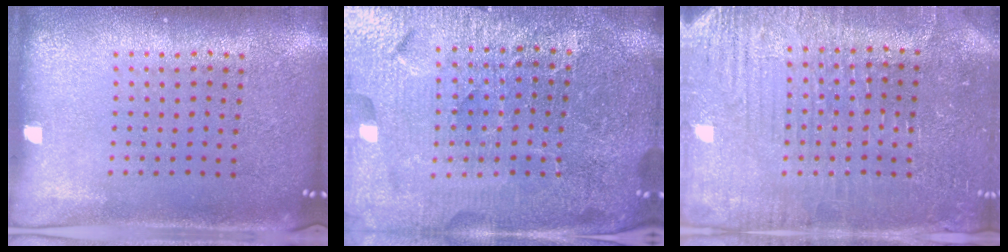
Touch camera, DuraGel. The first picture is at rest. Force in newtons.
{"total": 5.8, "press": 5.2, "slide": 2.5}
{"total": 3.5, "press": 3.5, "slide": 0.6}